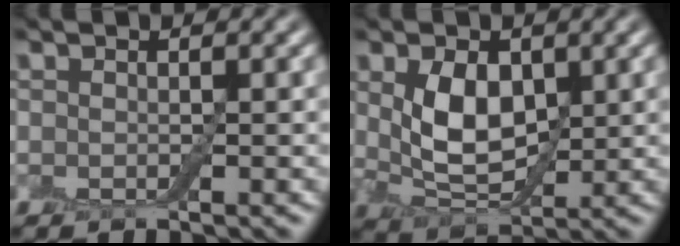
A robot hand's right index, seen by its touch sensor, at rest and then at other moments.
{"total": 5.2, "force": [1.0, 3.2, 4.0], "torque": [-0.087, -0.002, 0.026]}